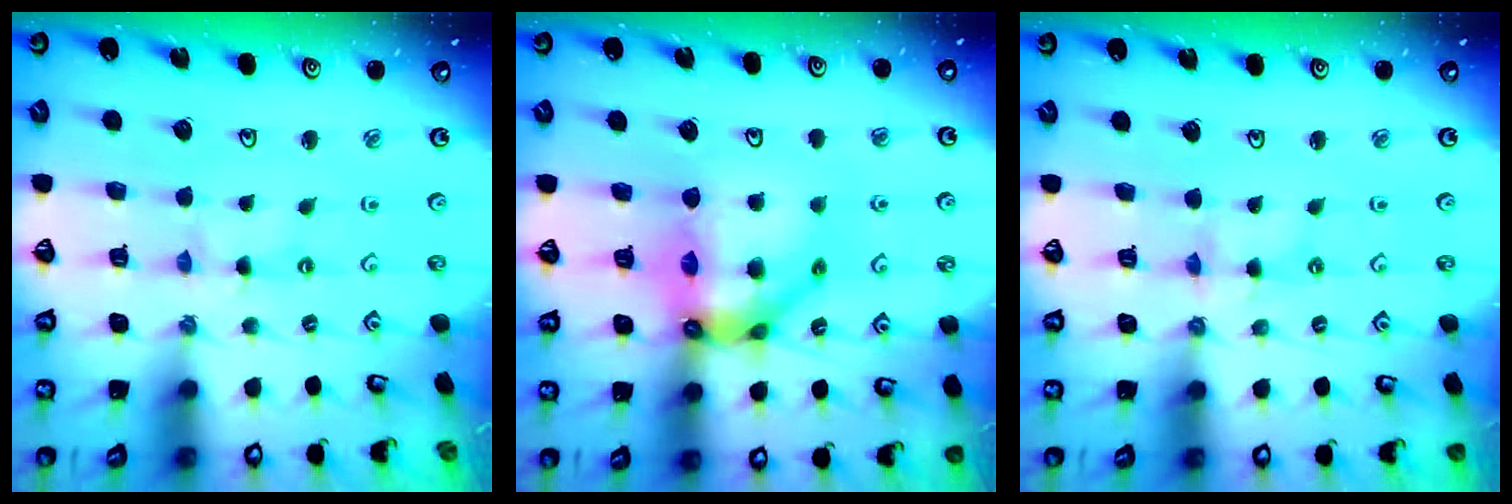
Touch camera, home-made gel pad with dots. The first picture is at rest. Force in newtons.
{"total": 15.2, "press": 15.1, "slide": 1.9}
{"total": 2.3, "press": 2.2, "slide": 0.4}